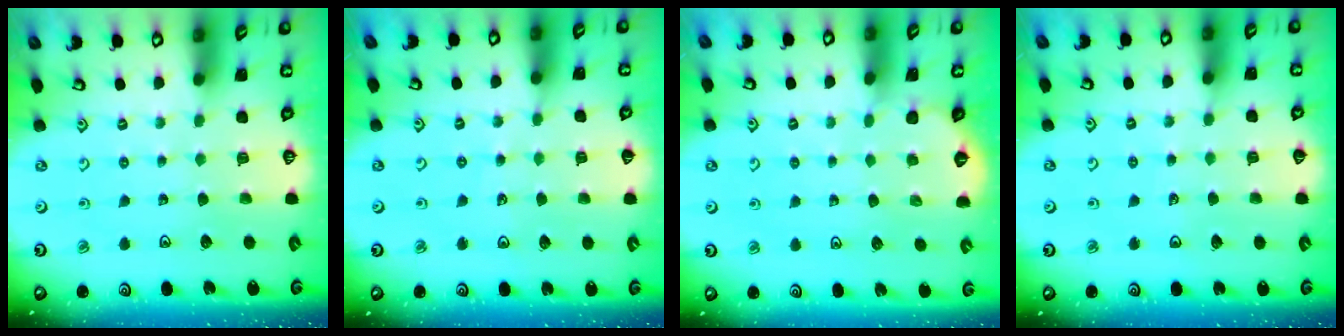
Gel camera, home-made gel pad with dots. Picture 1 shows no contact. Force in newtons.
{"total": 3.5, "press": 3.2, "slide": 1.4}
{"total": 2.3, "press": 2.3, "slide": 0.1}
{"total": 1.6, "press": 1.6, "slide": 0.2}